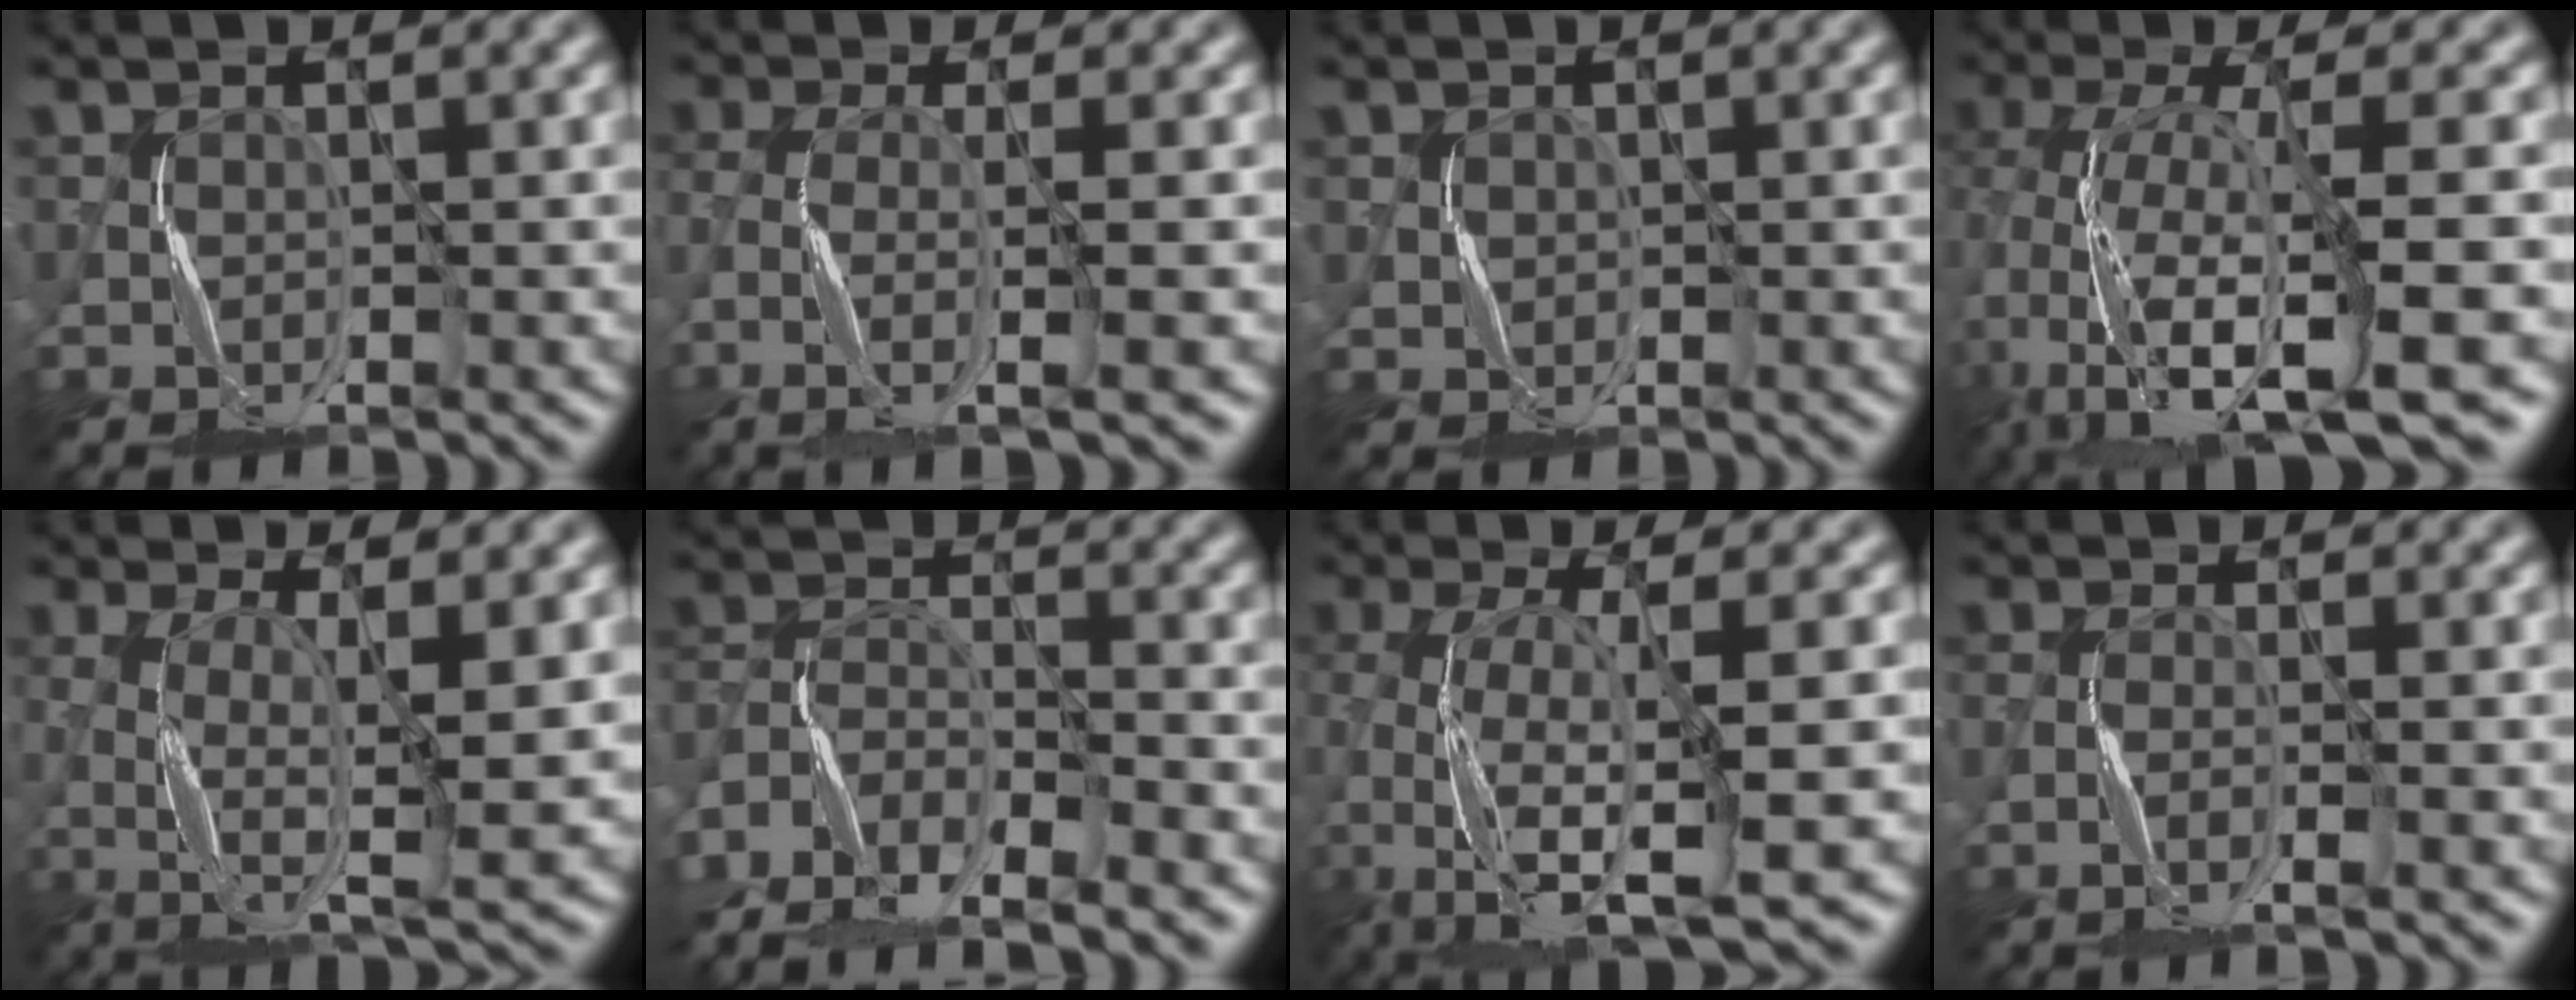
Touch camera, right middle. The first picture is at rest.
{"total": 4.4, "force": [-2.3, 0.7, 3.7], "torque": [-0.070, -0.009, -0.054]}
{"total": 1.1, "force": [0.5, 1.0, 0.1], "torque": [-0.006, 0.003, 0.015]}
{"total": 12.6, "force": [-4.5, 3.0, 11.3], "torque": [-0.219, -0.013, -0.067]}
{"total": 6.5, "force": [-0.7, 1.4, 6.3], "torque": [-0.118, 0.000, -0.013]}
{"total": 9.8, "force": [-8.4, 2.9, 4.2], "torque": [-0.073, -0.014, -0.155]}
{"total": 8.5, "force": [-3.0, 2.1, 7.7], "torque": [-0.138, -0.006, -0.059]}
{"total": 1.6, "force": [-1.3, 0.0, 1.0], "torque": [-0.019, 0.002, -0.031]}